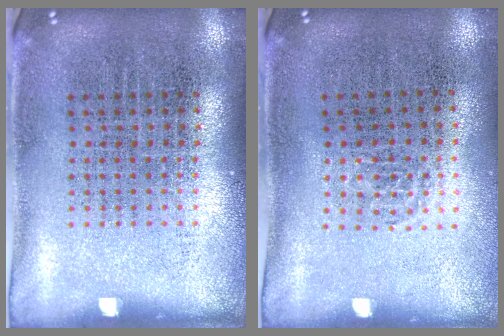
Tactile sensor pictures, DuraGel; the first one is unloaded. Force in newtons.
{"total": 0.5, "press": 0.4, "slide": 0.4}